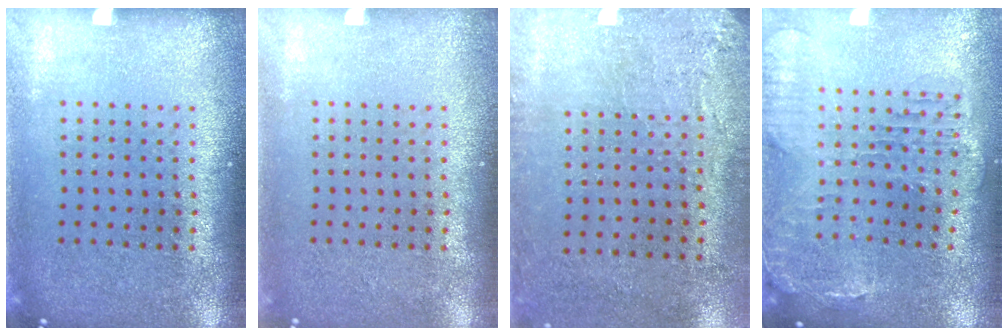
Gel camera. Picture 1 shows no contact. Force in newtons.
{"total": 0.5, "press": 0.5, "slide": 0.1}
{"total": 2.9, "press": 2.4, "slide": 1.6}
{"total": 1.2, "press": 1.1, "slide": 0.4}